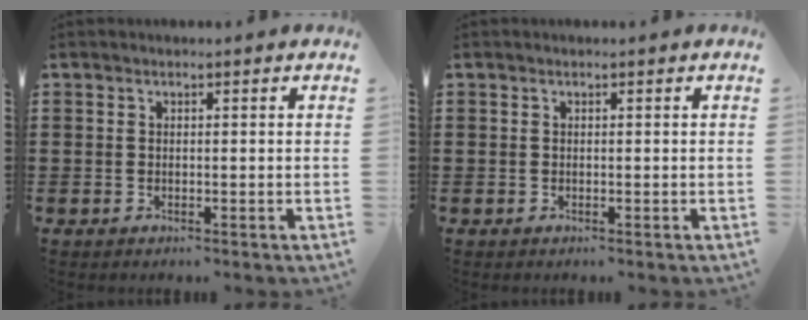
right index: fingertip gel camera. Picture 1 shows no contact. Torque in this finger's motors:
{"motor_torque": [0.00, 0.00, 0.00, 0.00]}